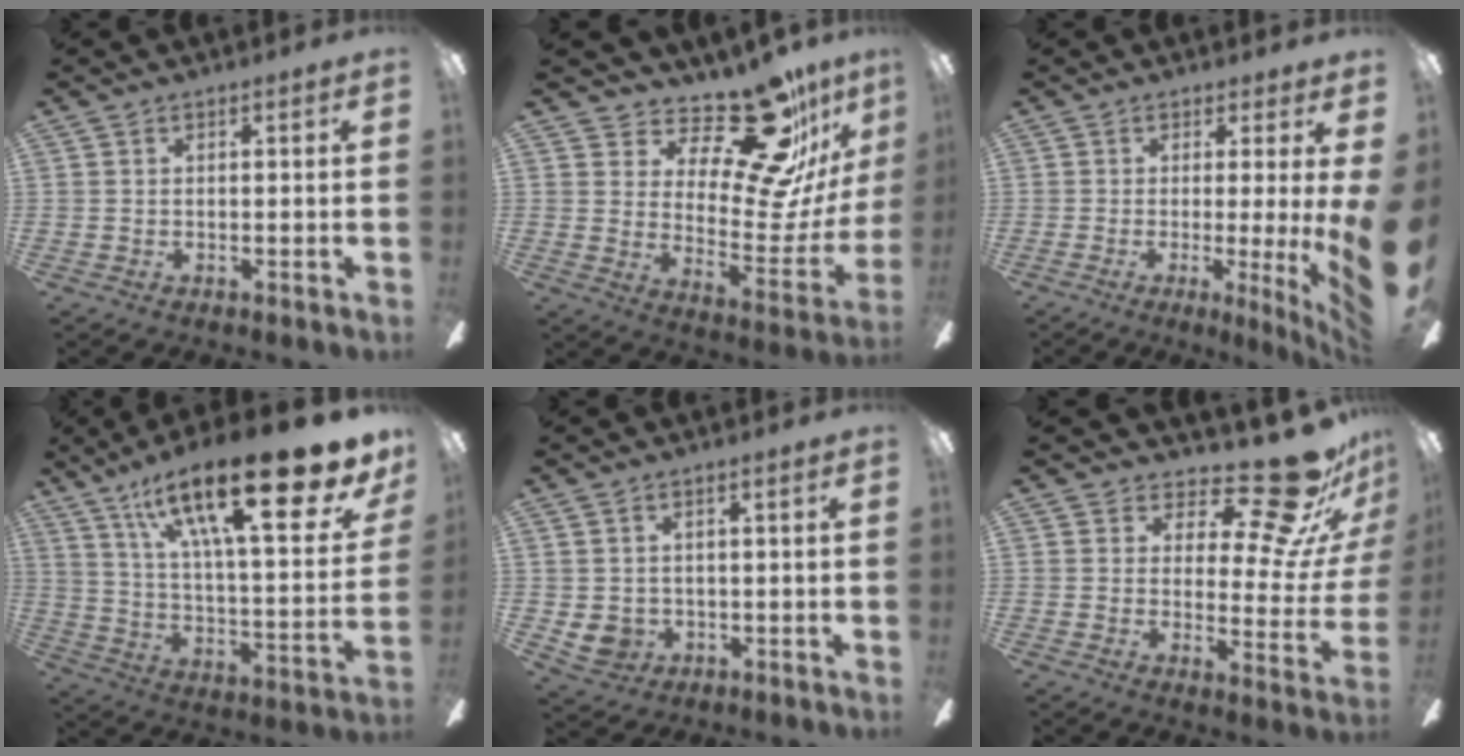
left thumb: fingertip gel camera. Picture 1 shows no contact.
{"total": 21.9, "force": [17.0, 7.1, 11.9], "torque": [-0.155, -0.143, 0.281]}
{"total": 7.9, "force": [-0.2, -0.1, 7.9], "torque": [-0.116, -0.031, 0.001]}
{"total": 27.7, "force": [16.5, 7.9, 20.8], "torque": [-0.317, -0.103, 0.268]}
{"total": 4.1, "force": [-0.1, 3.7, 1.9], "torque": [-0.060, 0.001, -0.002]}
{"total": 17.7, "force": [12.9, 5.6, 10.7], "torque": [-0.153, -0.102, 0.215]}